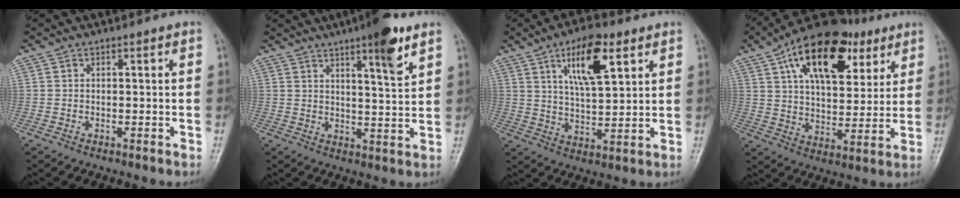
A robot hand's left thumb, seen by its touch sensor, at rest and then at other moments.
{"total": 9.0, "force": [5.5, 1.3, 7.0], "torque": [-0.096, -0.032, 0.079]}
{"total": 12.3, "force": [5.8, 4.5, 9.8], "torque": [-0.151, -0.025, 0.103]}
{"total": 21.5, "force": [10.2, 11.3, 15.1], "torque": [-0.208, -0.011, 0.165]}